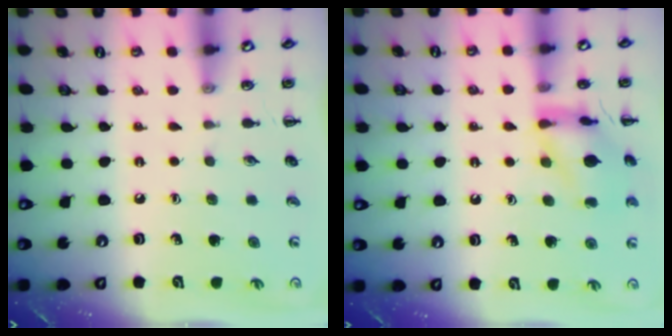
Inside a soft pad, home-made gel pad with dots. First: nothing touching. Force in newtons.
{"total": 11.7, "press": 11.7, "slide": 1.0}